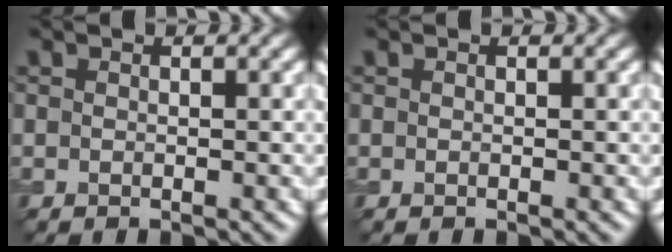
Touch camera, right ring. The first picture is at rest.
{"total": 0.0}